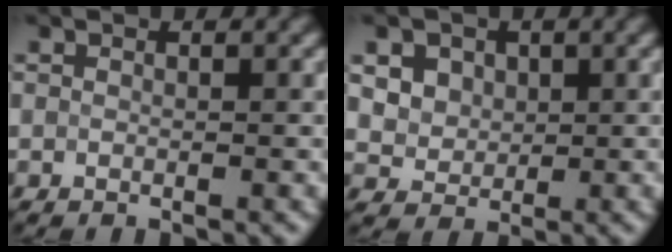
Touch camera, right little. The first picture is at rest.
{"total": 6.3, "force": [2.9, 4.7, 3.0], "torque": [-0.060, 0.012, 0.041]}